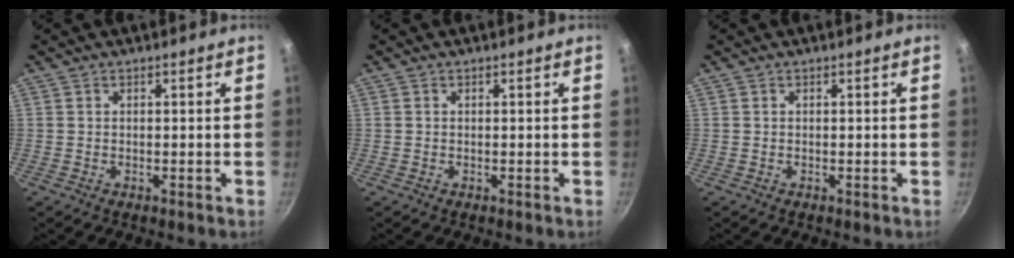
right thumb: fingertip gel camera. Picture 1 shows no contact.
{"total": 0.0}
{"total": 0.0}